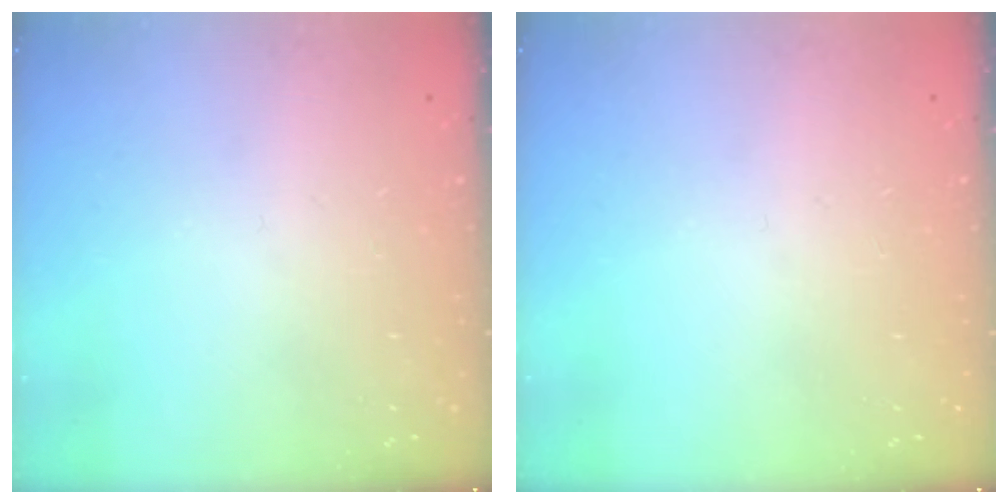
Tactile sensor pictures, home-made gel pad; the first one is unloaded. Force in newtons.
{"total": 0.0}